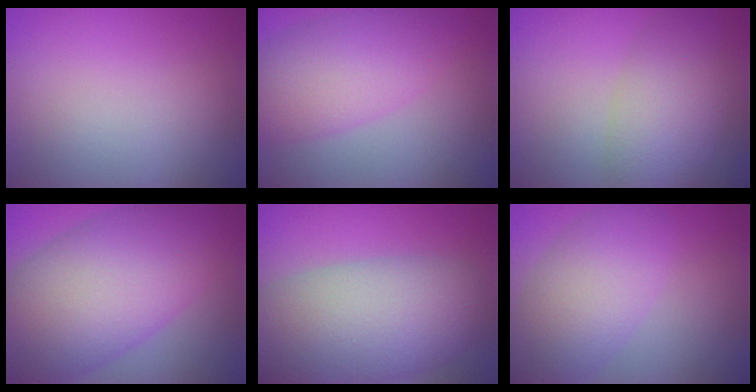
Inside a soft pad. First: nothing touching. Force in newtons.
{"total": 5.9, "press": 5.9, "slide": 0.1}
{"total": 5.3, "press": 5.3, "slide": 0.3}
{"total": 11.9, "press": 11.9, "slide": 0.5}
{"total": 10.1, "press": 10.1, "slide": 0.3}
{"total": 6.0, "press": 6.0, "slide": 0.4}